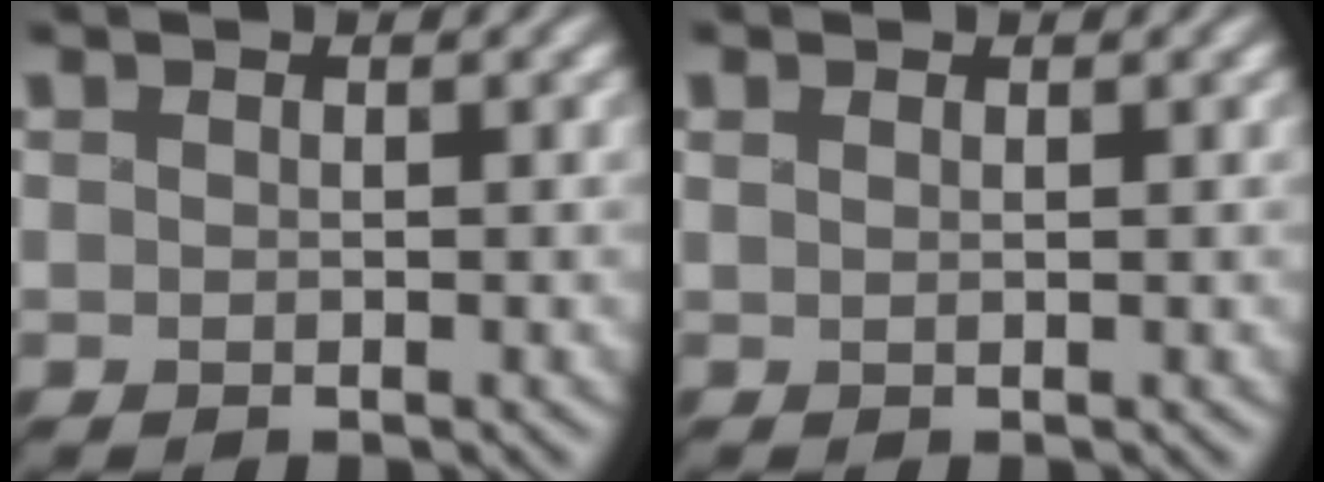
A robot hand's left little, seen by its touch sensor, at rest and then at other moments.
{"total": 0.0}